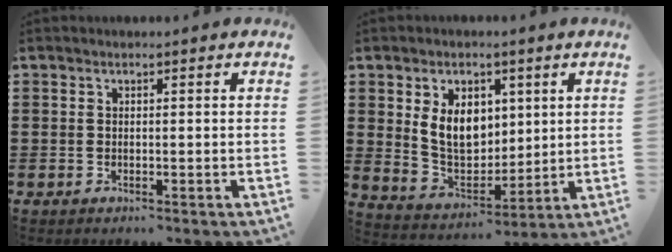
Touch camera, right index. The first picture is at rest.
{"total": 8.4, "force": [2.1, 6.0, 5.4], "torque": [-0.113, 0.008, 0.038]}